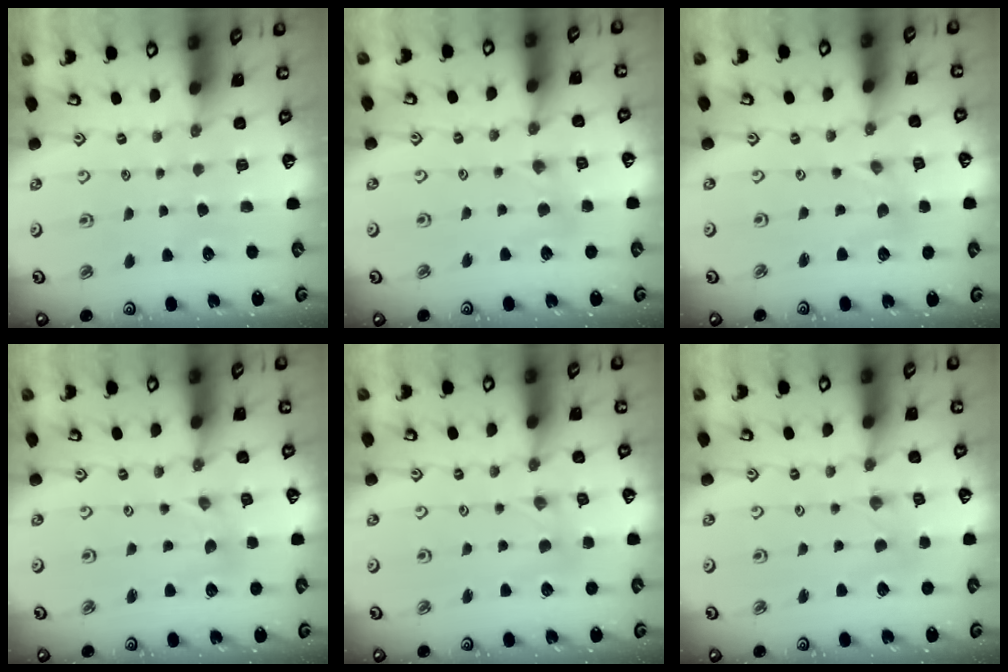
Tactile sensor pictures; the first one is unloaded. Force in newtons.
{"total": 2.8, "press": 2.8, "slide": 0.5}
{"total": 0.0}
{"total": 0.0}
{"total": 1.7, "press": 1.7, "slide": 0.2}
{"total": 0.0}